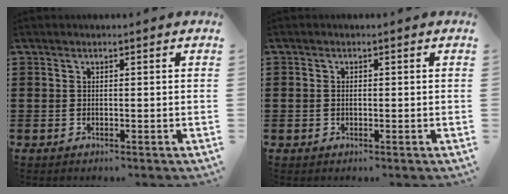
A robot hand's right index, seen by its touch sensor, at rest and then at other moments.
{"total": 0.8, "force": [0.0, 0.7, 0.5], "torque": [-0.012, 0.005, -0.001]}